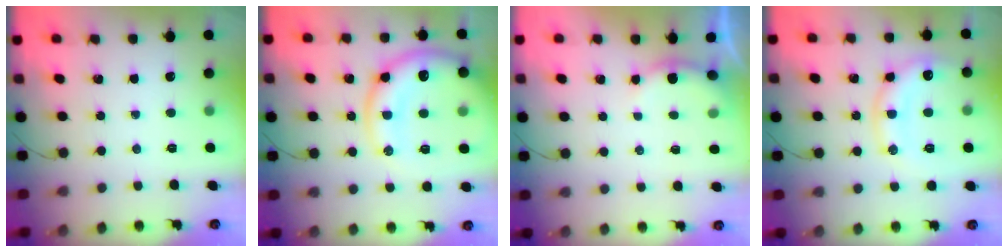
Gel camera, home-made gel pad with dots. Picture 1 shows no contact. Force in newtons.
{"total": 18.2, "press": 17.9, "slide": 3.1}
{"total": 5.0, "press": 4.9, "slide": 0.8}
{"total": 13.2, "press": 13.2, "slide": 0.8}